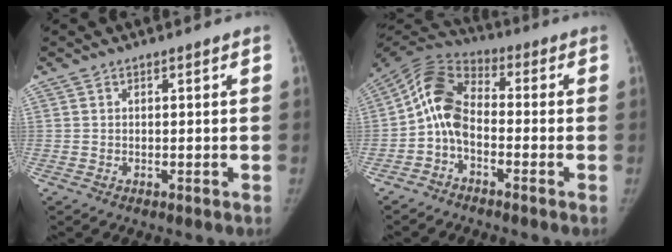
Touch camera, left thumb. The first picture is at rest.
{"total": 9.4, "force": [-2.1, 5.9, 7.0], "torque": [-0.131, 0.042, -0.059]}